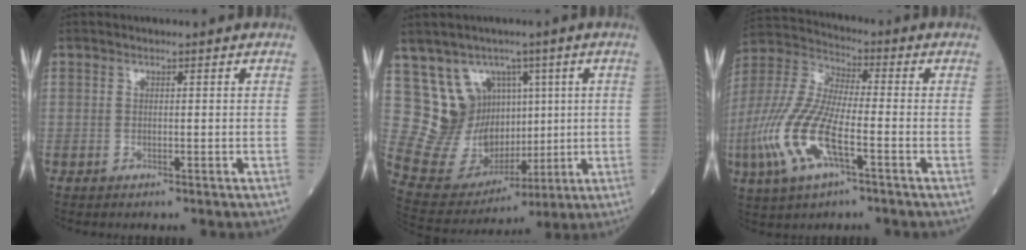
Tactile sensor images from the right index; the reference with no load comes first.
{"total": 11.7, "force": [4.0, 9.5, 5.6], "torque": [-0.119, 0.038, 0.103]}
{"total": 14.3, "force": [-4.9, 4.1, 12.8], "torque": [-0.297, -0.009, -0.096]}